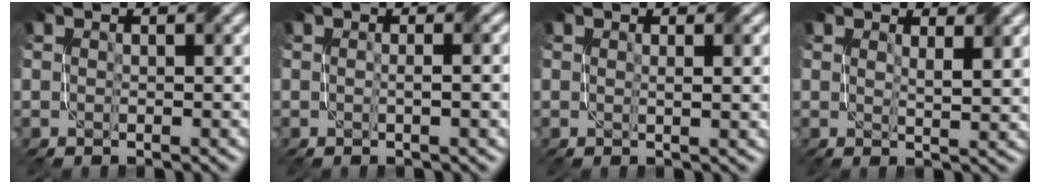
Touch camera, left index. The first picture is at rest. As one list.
[{"total": 2.3, "force": [0.1, 0.5, 2.3], "torque": [-0.030, 0.001, -0.005]}, {"total": 2.0, "force": [0.5, 0.4, 1.8], "torque": [-0.021, 0.003, 0.008]}, {"total": 2.4, "force": [1.3, 0.4, 2.0], "torque": [-0.031, -0.004, 0.025]}]